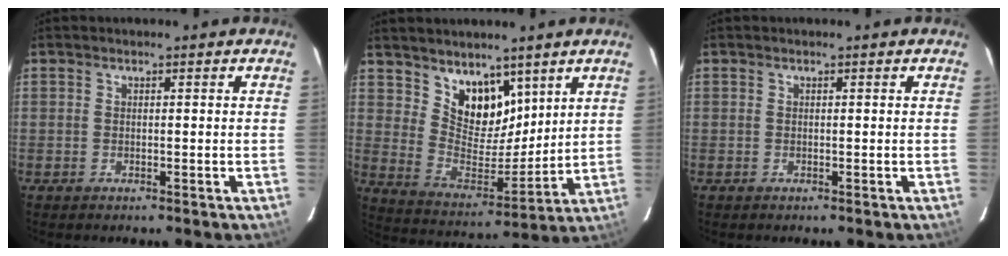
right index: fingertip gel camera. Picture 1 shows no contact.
{"total": 11.5, "force": [7.8, 6.6, 5.4], "torque": [-0.089, -0.009, 0.153]}
{"total": 0.0}